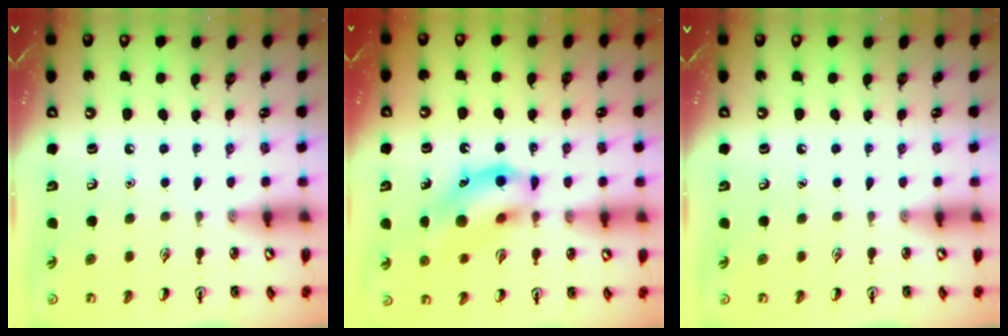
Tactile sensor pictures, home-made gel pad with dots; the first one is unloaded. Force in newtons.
{"total": 14.3, "press": 14.1, "slide": 2.6}
{"total": 0.0}